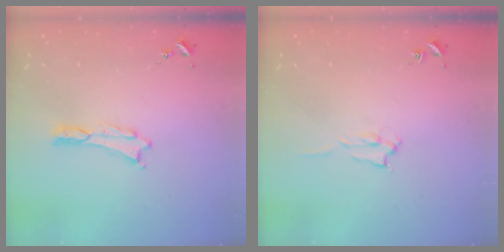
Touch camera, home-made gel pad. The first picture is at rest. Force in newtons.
{"total": 1.4, "press": 1.4, "slide": 0.2}